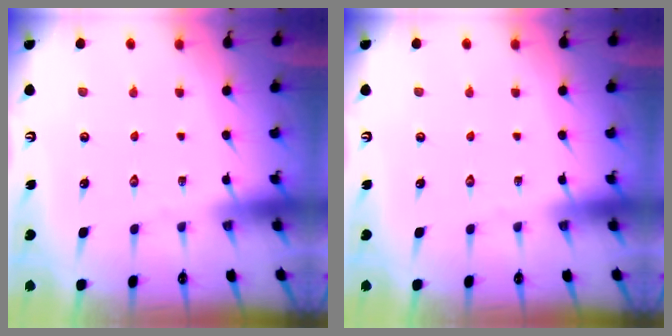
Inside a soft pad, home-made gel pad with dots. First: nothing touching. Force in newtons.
{"total": 0.0}